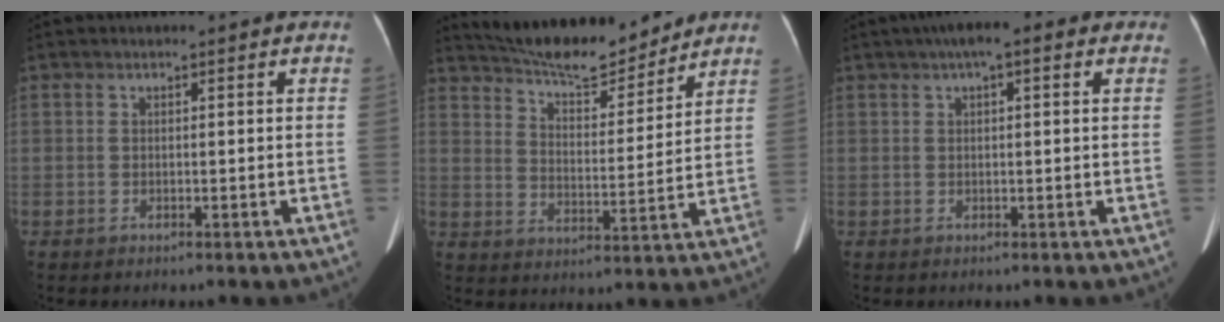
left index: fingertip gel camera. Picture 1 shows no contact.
{"total": 13.1, "force": [12.1, 2.2, 4.5], "torque": [-0.078, 0.001, 0.195]}
{"total": 5.5, "force": [2.9, 1.7, 4.3], "torque": [-0.068, 0.032, 0.037]}